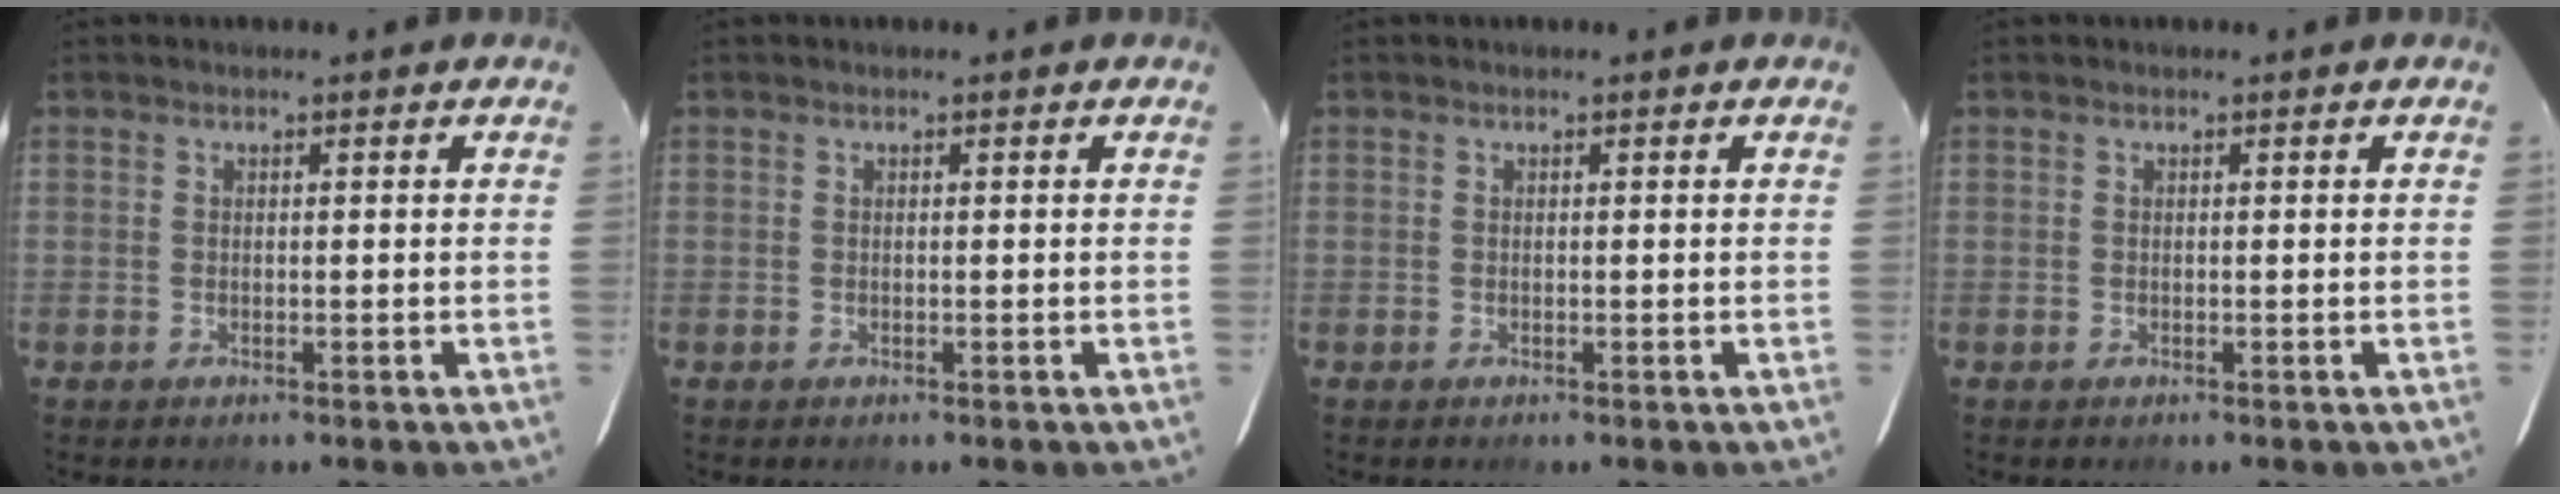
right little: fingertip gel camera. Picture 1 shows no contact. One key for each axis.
{"total": 0.0}
{"total": 0.0}
{"total": 0.0}